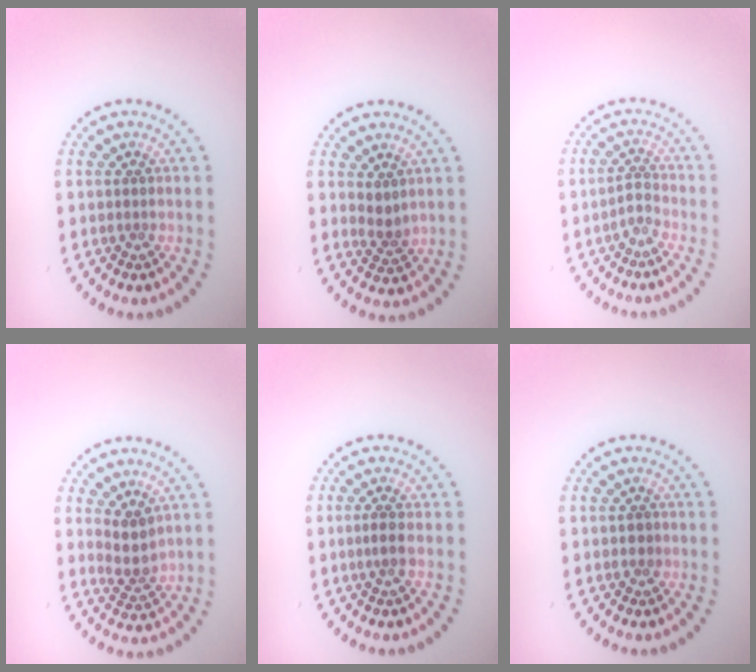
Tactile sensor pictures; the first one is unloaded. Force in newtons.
{"total": 1.5, "press": 1.3, "slide": 0.9}
{"total": 1.4, "press": 0.9, "slide": 1.1}
{"total": 2.5, "press": 2.0, "slide": 1.4}
{"total": 1.2, "press": 0.9, "slide": 0.8}
{"total": 0.8, "press": 0.7, "slide": 0.2}